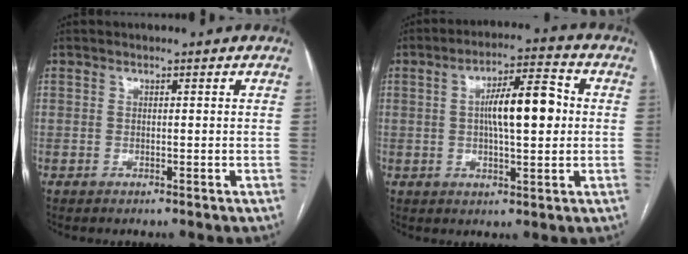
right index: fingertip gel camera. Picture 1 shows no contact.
{"total": 9.9, "force": [0.8, 2.4, 9.5], "torque": [-0.161, 0.021, 0.012]}